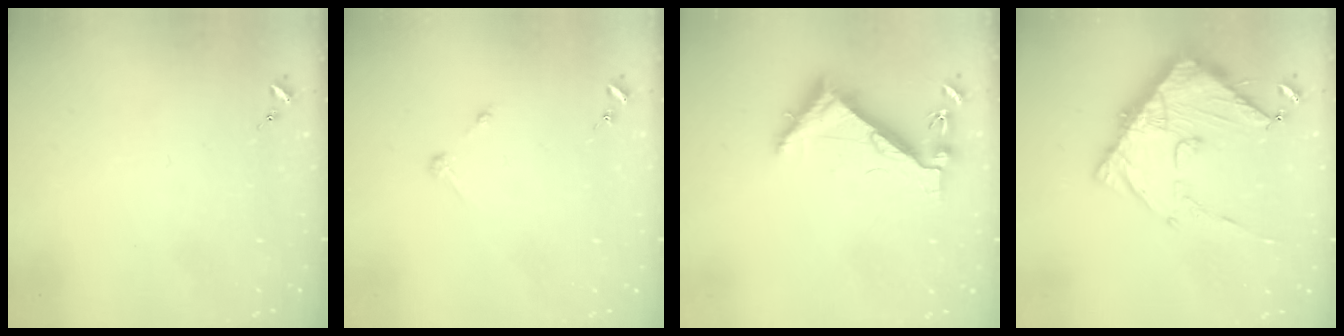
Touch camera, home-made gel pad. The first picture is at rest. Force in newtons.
{"total": 2.7, "press": 2.7, "slide": 0.3}
{"total": 6.3, "press": 6.2, "slide": 0.7}
{"total": 14.1, "press": 14.0, "slide": 1.6}